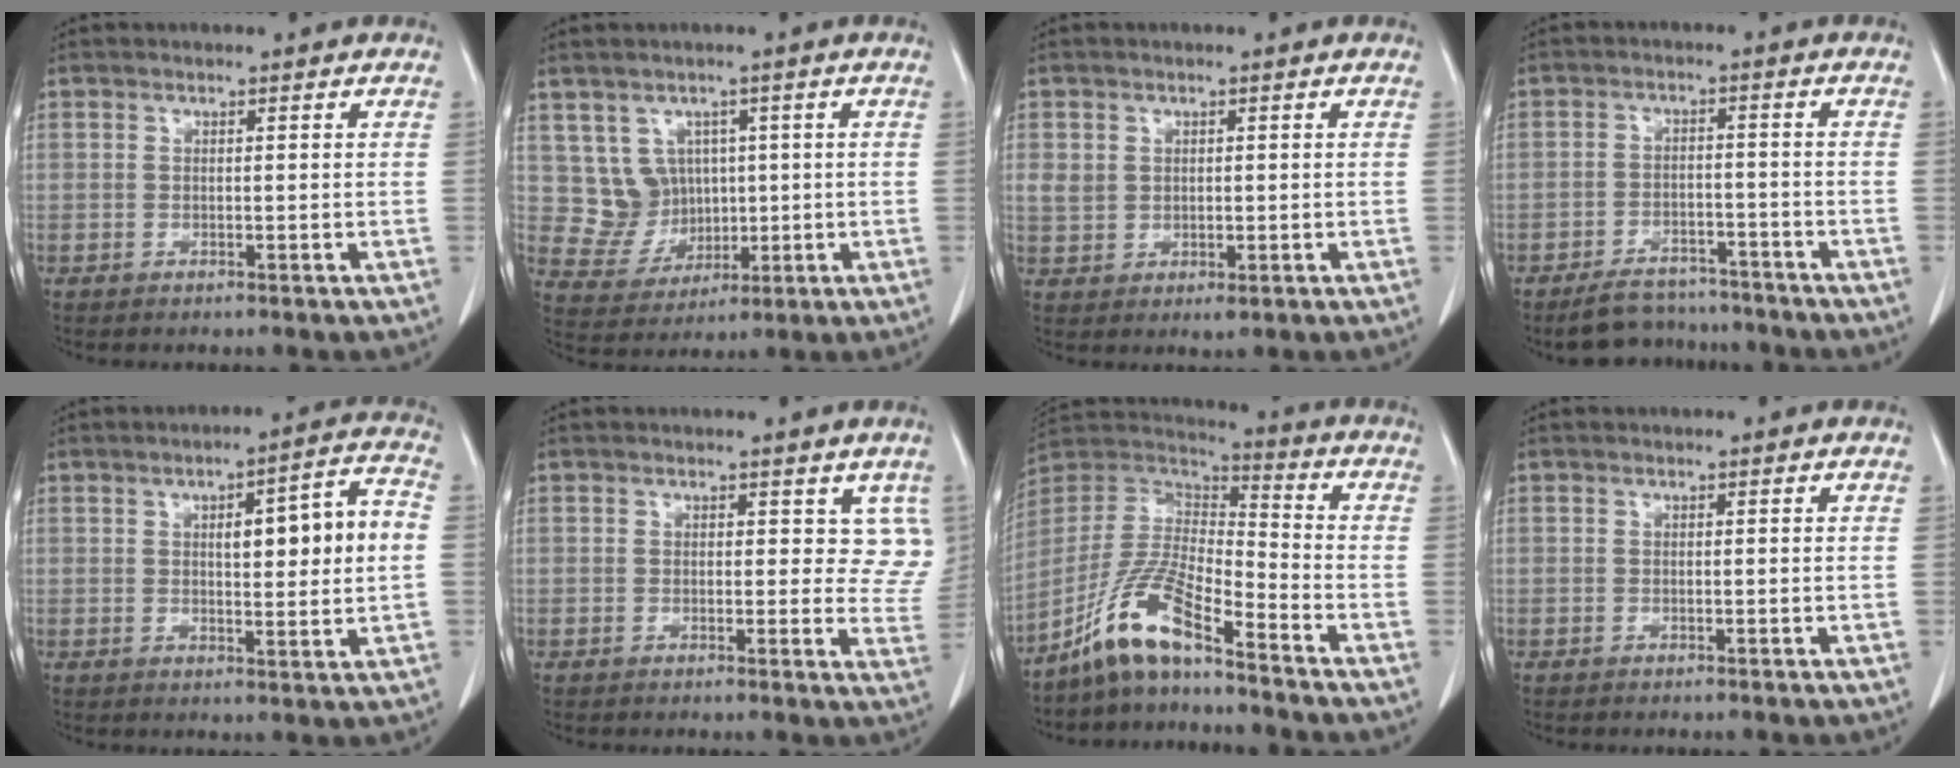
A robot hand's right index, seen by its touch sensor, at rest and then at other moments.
{"total": 6.3, "force": [1.7, 5.9, 1.4], "torque": [-0.028, 0.017, 0.047]}
{"total": 3.7, "force": [0.3, 3.0, 2.1], "torque": [-0.041, 0.001, 0.017]}
{"total": 7.4, "force": [-6.7, 2.9, 1.3], "torque": [-0.015, 0.006, -0.100]}
{"total": 10.8, "force": [1.1, 1.7, 10.6], "torque": [-0.148, 0.026, 0.018]}
{"total": 5.1, "force": [2.8, 3.3, 2.7], "torque": [-0.004, -0.012, 0.020]}
{"total": 11.3, "force": [-8.2, 1.6, 7.6], "torque": [-0.167, 0.009, -0.158]}
{"total": 0.0}